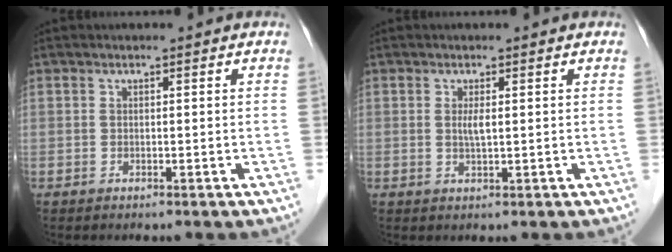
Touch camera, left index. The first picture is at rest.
{"total": 1.6, "force": [0.3, 0.1, 1.5], "torque": [-0.035, -0.001, 0.006]}